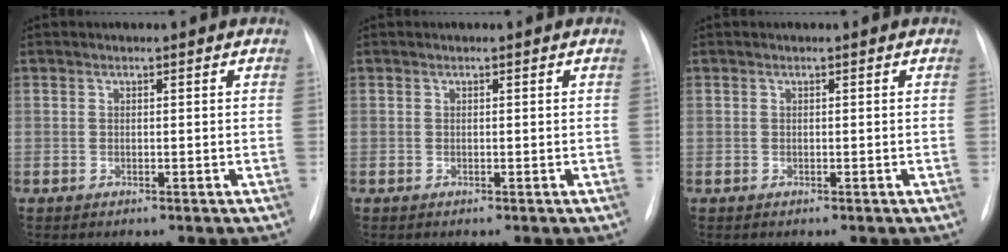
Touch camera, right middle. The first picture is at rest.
{"total": 0.0}
{"total": 0.0}